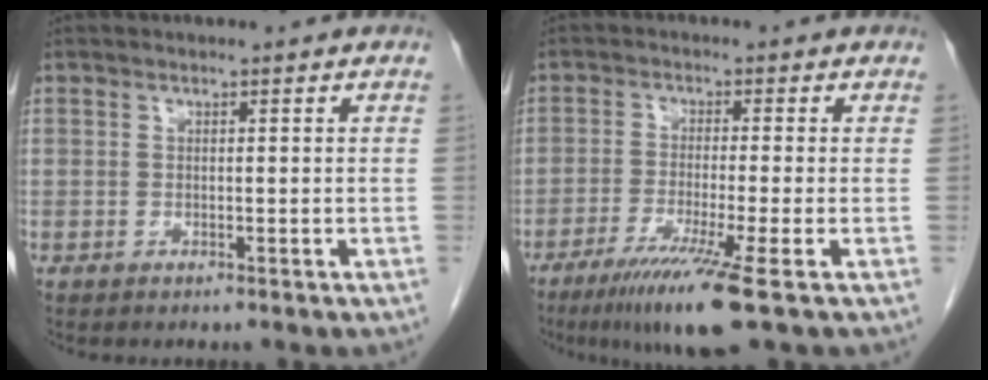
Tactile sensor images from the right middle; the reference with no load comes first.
{"total": 9.3, "force": [-5.6, -1.1, 7.4], "torque": [-0.131, -0.032, -0.100]}